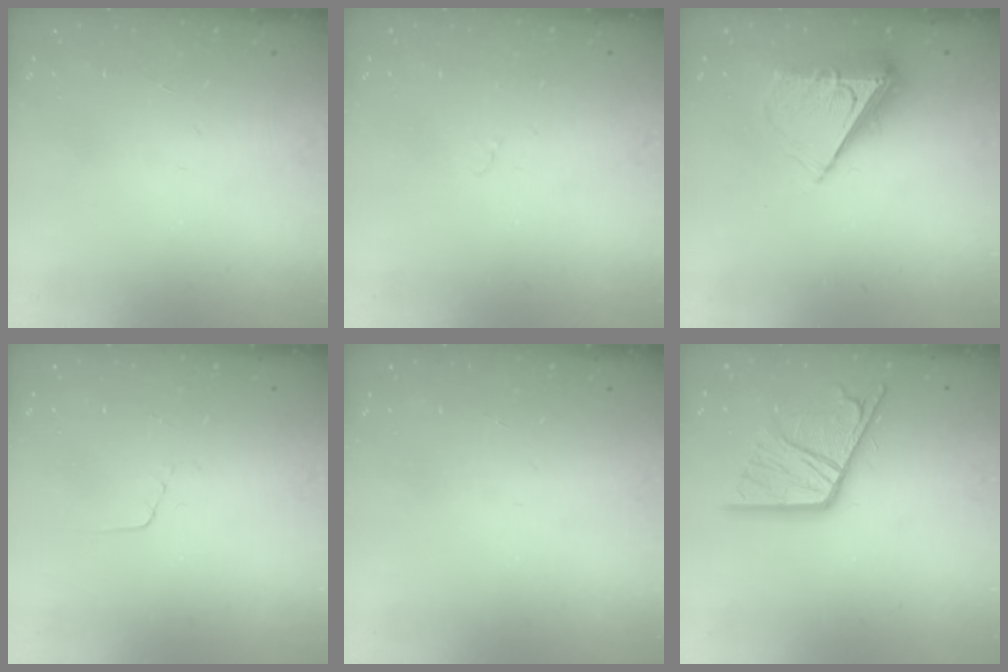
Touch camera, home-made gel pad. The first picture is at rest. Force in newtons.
{"total": 2.7, "press": 2.7, "slide": 0.2}
{"total": 7.4, "press": 7.2, "slide": 1.4}
{"total": 2.7, "press": 2.7, "slide": 0.2}
{"total": 0.0}
{"total": 16.3, "press": 16.2, "slide": 1.5}